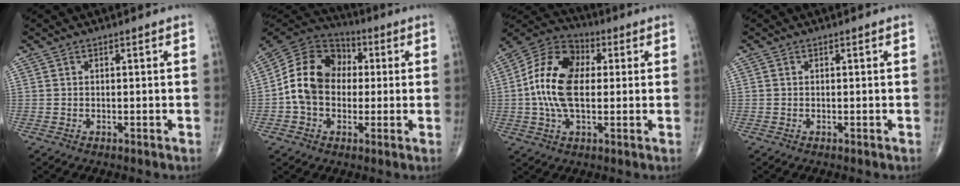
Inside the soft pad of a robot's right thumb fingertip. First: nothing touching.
{"total": 14.5, "force": [0.0, 11.3, 9.1], "torque": [-0.145, 0.037, -0.009]}
{"total": 15.1, "force": [1.0, 8.9, 12.2], "torque": [-0.233, 0.023, 0.008]}
{"total": 0.0}